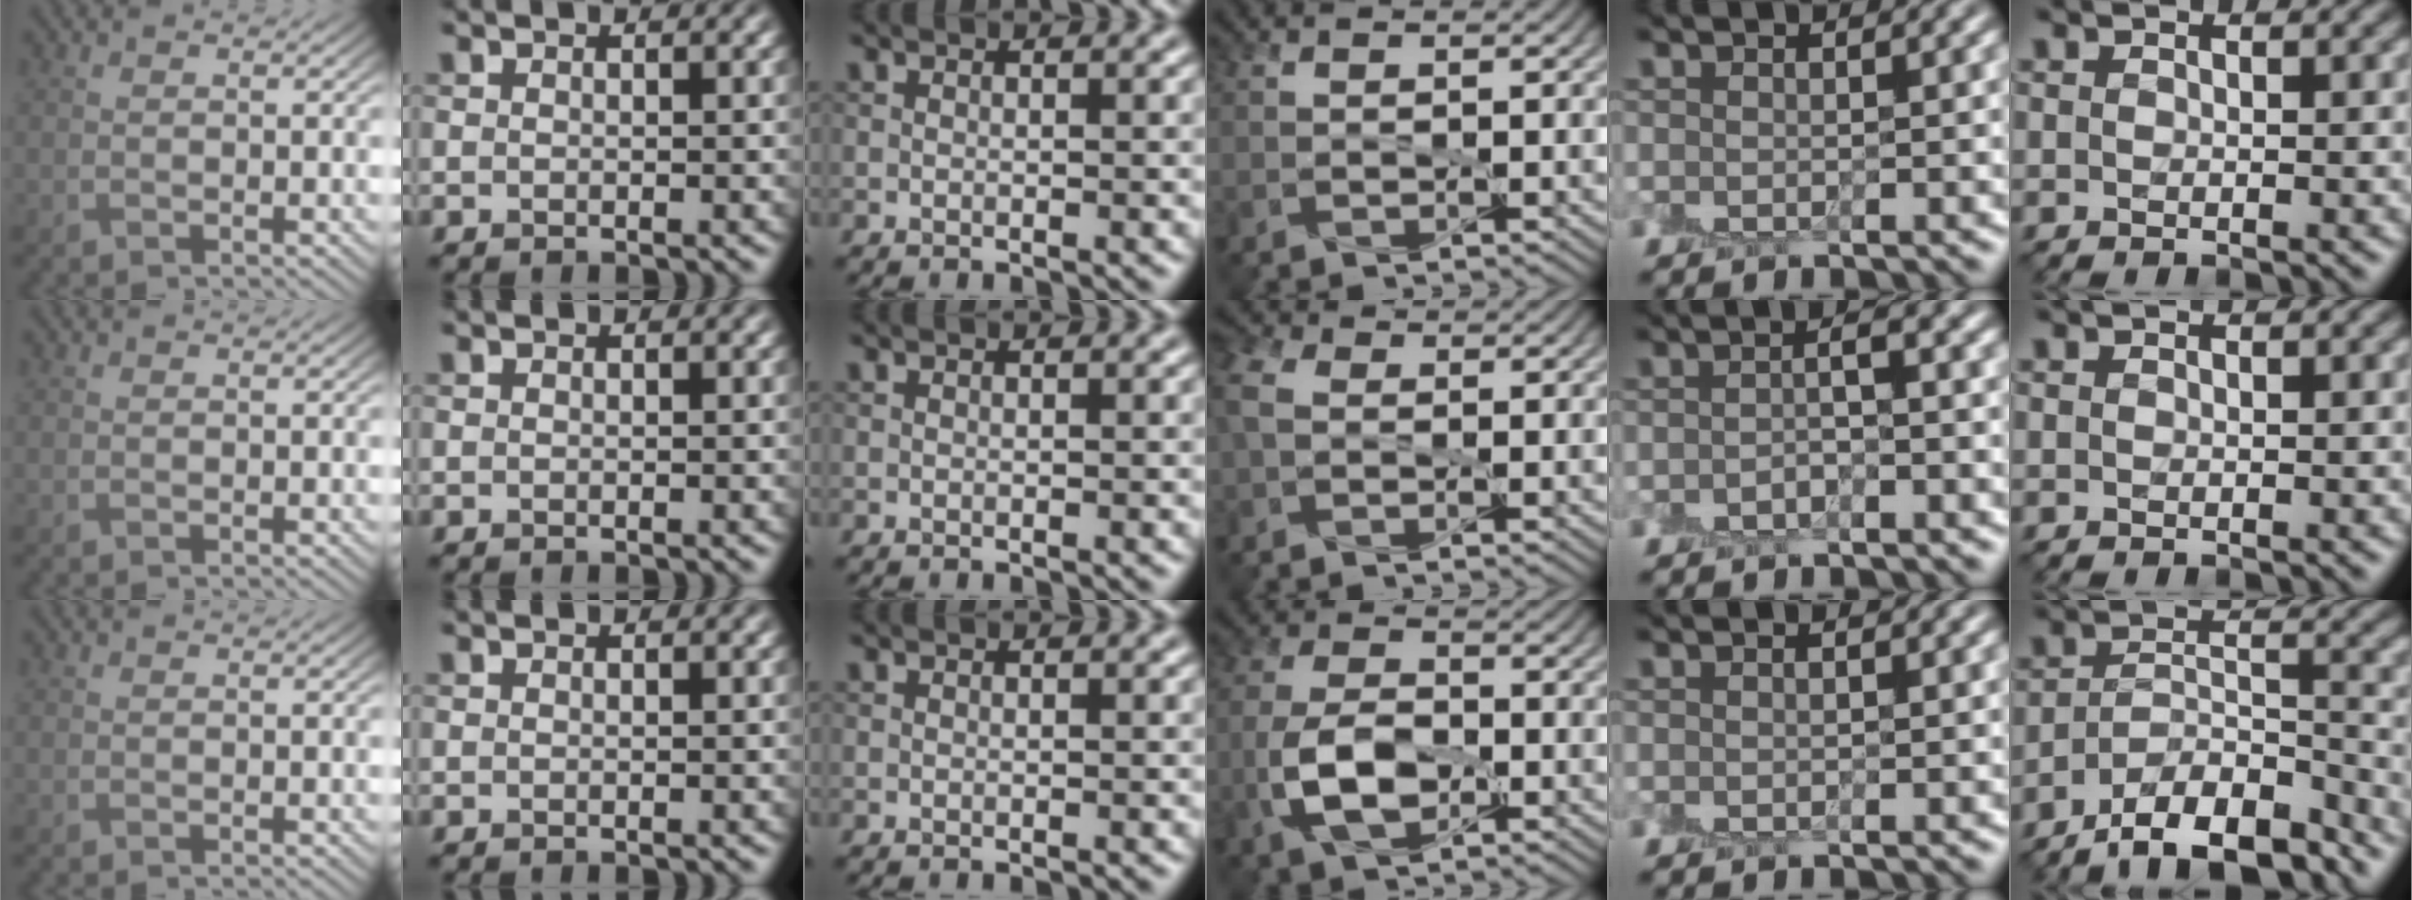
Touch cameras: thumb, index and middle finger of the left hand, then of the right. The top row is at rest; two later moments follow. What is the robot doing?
{"motion": "peel", "object": "sticky note"}